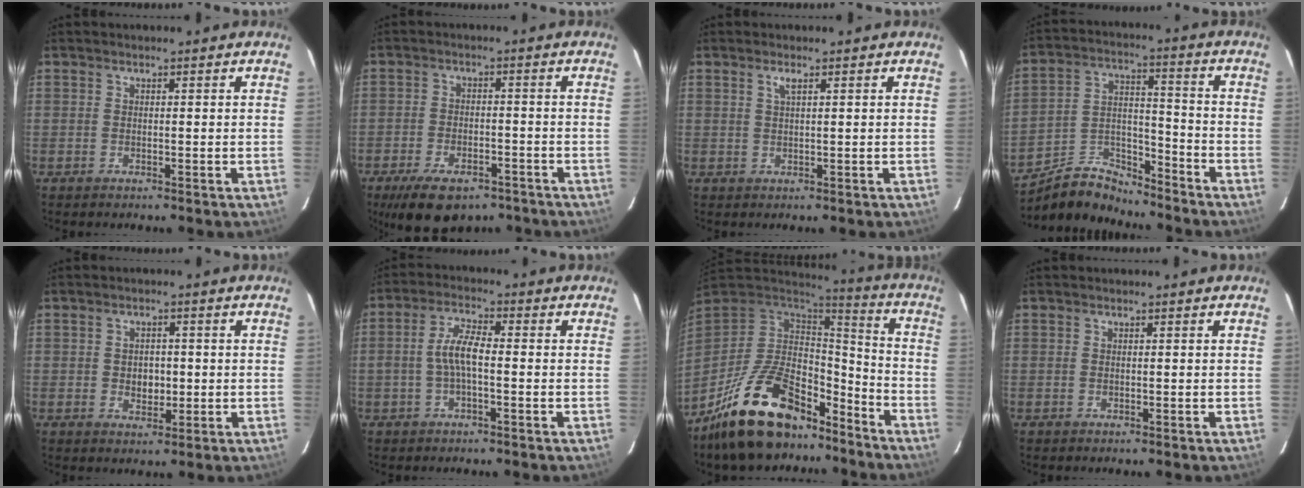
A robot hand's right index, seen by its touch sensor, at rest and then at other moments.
{"total": 12.7, "force": [-8.8, 6.0, 6.9], "torque": [-0.150, -0.013, -0.133]}
{"total": 1.3, "force": [0.7, 0.1, 1.1], "torque": [-0.021, 0.002, 0.011]}
{"total": 10.9, "force": [-9.6, 4.0, 3.4], "torque": [-0.072, 0.032, -0.172]}
{"total": 3.7, "force": [-0.3, 2.9, 2.3], "torque": [-0.037, 0.004, -0.002]}
{"total": 5.2, "force": [-1.0, 1.5, 4.9], "torque": [-0.103, 0.014, -0.019]}
{"total": 23.3, "force": [-16.1, 10.4, 13.2], "torque": [-0.258, 0.004, -0.250]}
{"total": 0.0}